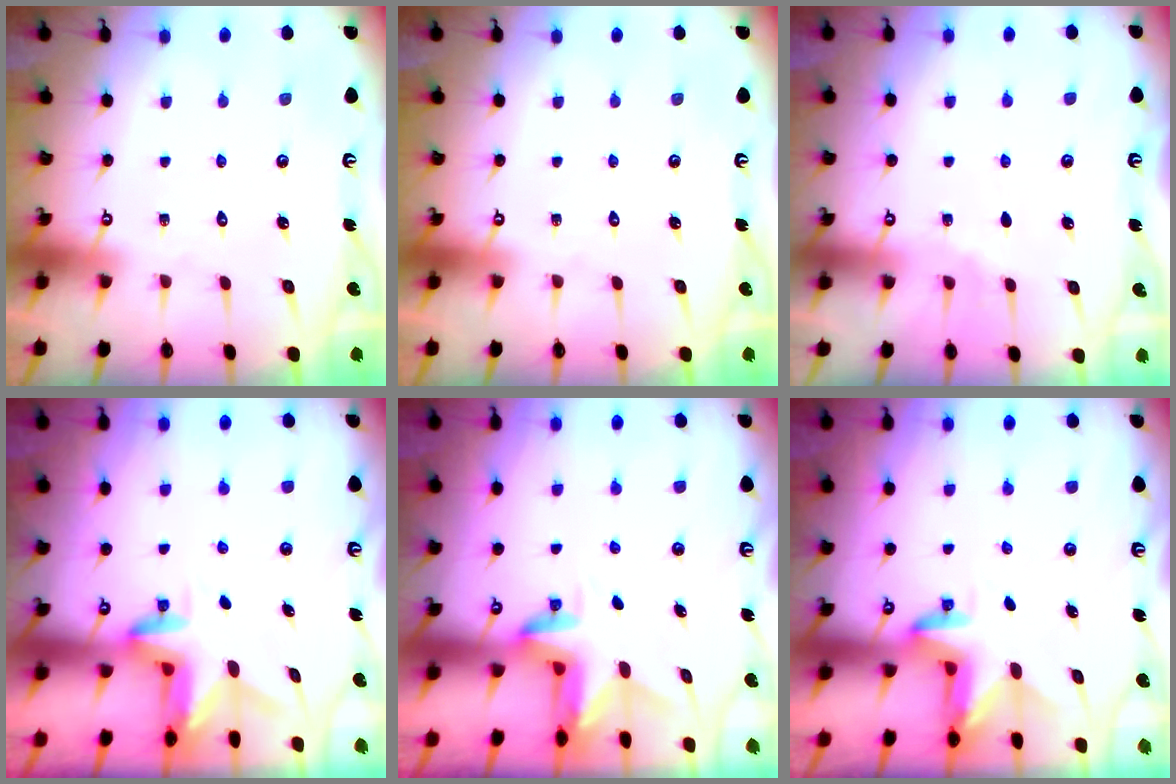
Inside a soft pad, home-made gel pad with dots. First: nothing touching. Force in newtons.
{"total": 0.0}
{"total": 2.5, "press": 2.0, "slide": 1.6}
{"total": 3.2, "press": 3.2, "slide": 0.2}
{"total": 3.1, "press": 3.1, "slide": 0.2}
{"total": 3.2, "press": 3.2, "slide": 0.1}